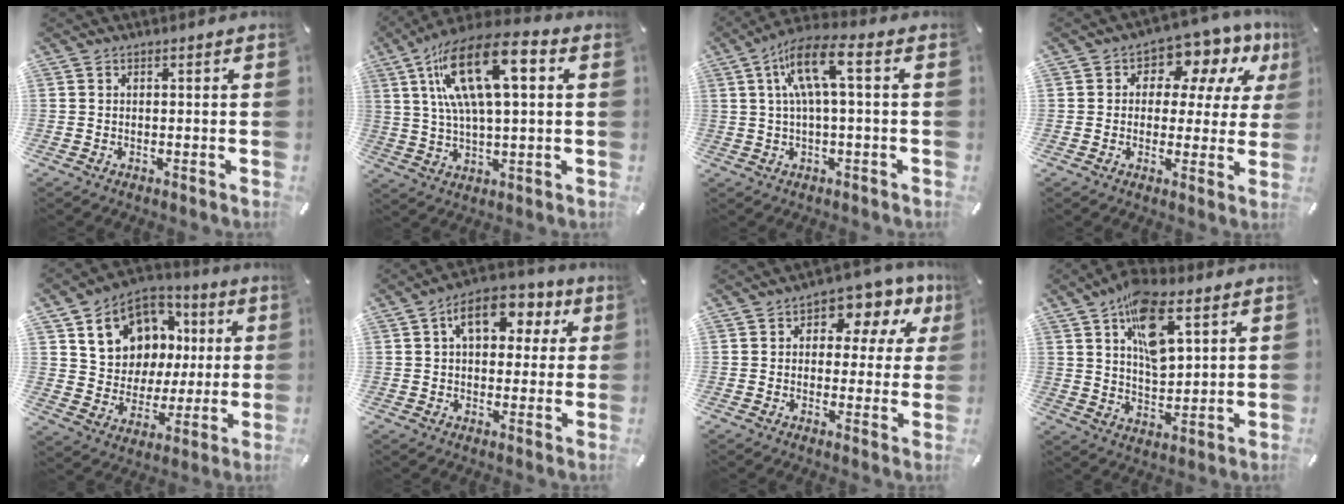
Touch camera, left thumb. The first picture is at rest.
{"total": 18.7, "force": [6.5, 7.6, 15.8], "torque": [-0.312, -0.012, 0.106]}
{"total": 11.0, "force": [1.8, 3.1, 10.4], "torque": [-0.203, 0.003, 0.032]}
{"total": 9.2, "force": [4.8, 6.2, 4.8], "torque": [-0.070, -0.033, 0.085]}
{"total": 14.0, "force": [5.3, 12.2, 4.5], "torque": [-0.087, -0.023, 0.111]}
{"total": 11.2, "force": [4.1, 7.1, 7.6], "torque": [-0.104, -0.005, 0.067]}
{"total": 8.7, "force": [3.5, 5.7, 5.6], "torque": [-0.070, -0.020, 0.054]}
{"total": 14.0, "force": [7.0, 7.2, 9.8], "torque": [-0.153, -0.020, 0.122]}